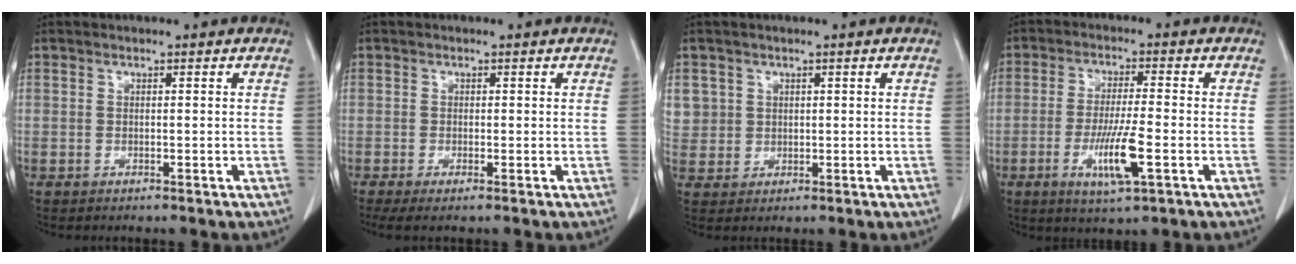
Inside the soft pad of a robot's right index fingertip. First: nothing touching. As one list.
[{"total": 2.3, "force": [-1.2, 0.5, 1.9], "torque": [-0.035, -0.008, -0.020]}, {"total": 4.2, "force": [1.6, 3.9, 0.2], "torque": [0.006, 0.005, 0.036]}, {"total": 8.2, "force": [-2.8, 0.5, 7.7], "torque": [-0.146, -0.016, -0.049]}]